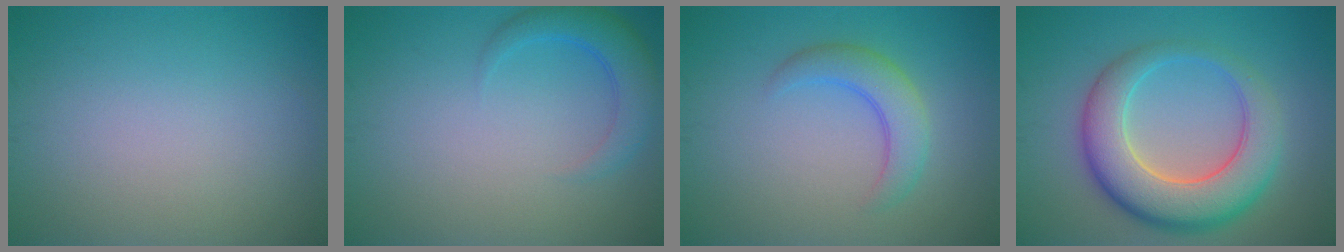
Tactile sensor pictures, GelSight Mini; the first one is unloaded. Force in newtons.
{"total": 3.3, "press": 3.3, "slide": 0.3}
{"total": 3.5, "press": 3.5, "slide": 0.1}
{"total": 8.4, "press": 8.4, "slide": 0.3}